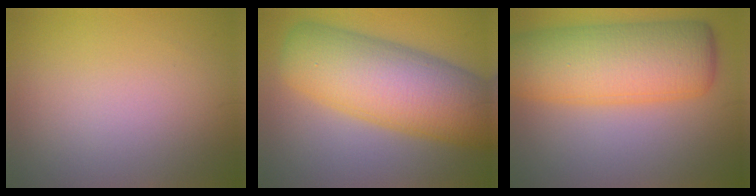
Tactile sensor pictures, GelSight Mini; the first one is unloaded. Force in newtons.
{"total": 11.8, "press": 11.8, "slide": 0.3}
{"total": 10.5, "press": 10.5, "slide": 0.3}